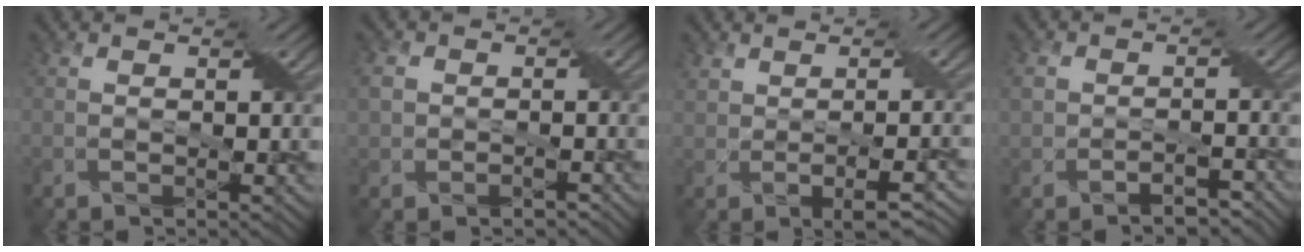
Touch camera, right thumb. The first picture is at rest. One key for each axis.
{"total": 3.8, "fx": -0.7, "fy": 3.2, "fz": 1.9, "tx": -0.048, "ty": -0.005, "tz": -0.010}
{"total": 5.3, "fx": -0.4, "fy": 2.3, "fz": 4.7, "tx": -0.085, "ty": -0.002, "tz": 0.000}
{"total": 4.6, "fx": -2.6, "fy": 3.0, "fz": 2.4, "tx": -0.037, "ty": -0.011, "tz": -0.046}